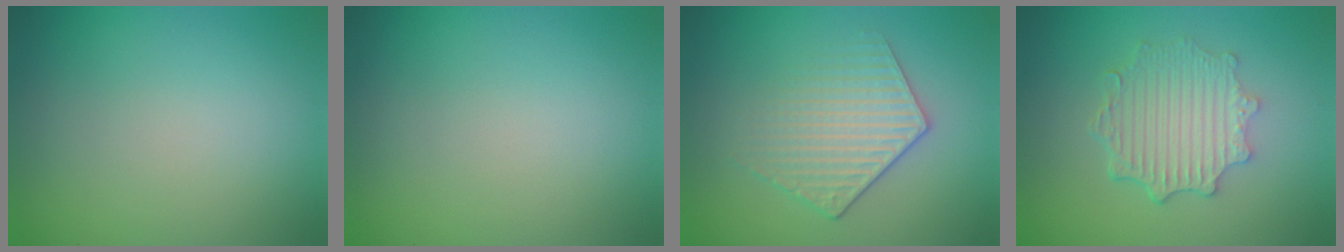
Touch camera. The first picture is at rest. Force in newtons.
{"total": 0.0}
{"total": 3.6, "press": 3.2, "slide": 1.6}
{"total": 4.9, "press": 3.9, "slide": 2.9}